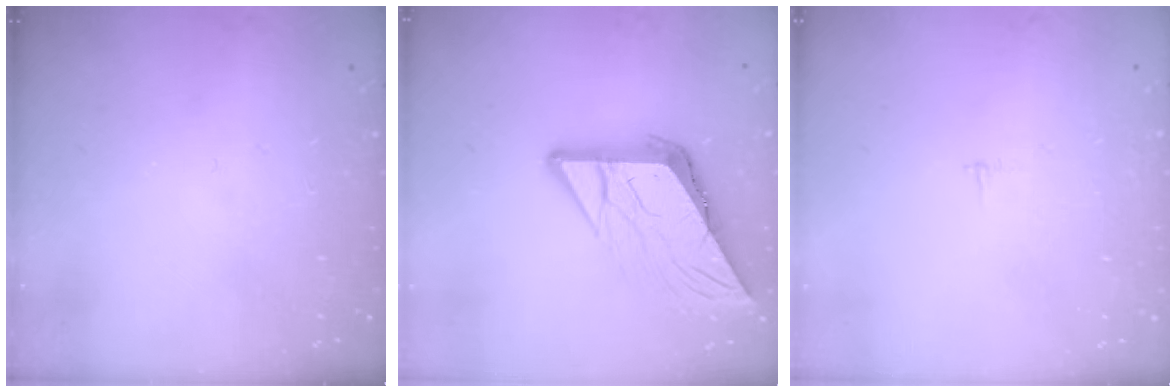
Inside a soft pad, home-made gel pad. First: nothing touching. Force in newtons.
{"total": 11.2, "press": 11.2, "slide": 1.1}
{"total": 2.1, "press": 2.1, "slide": 0.2}